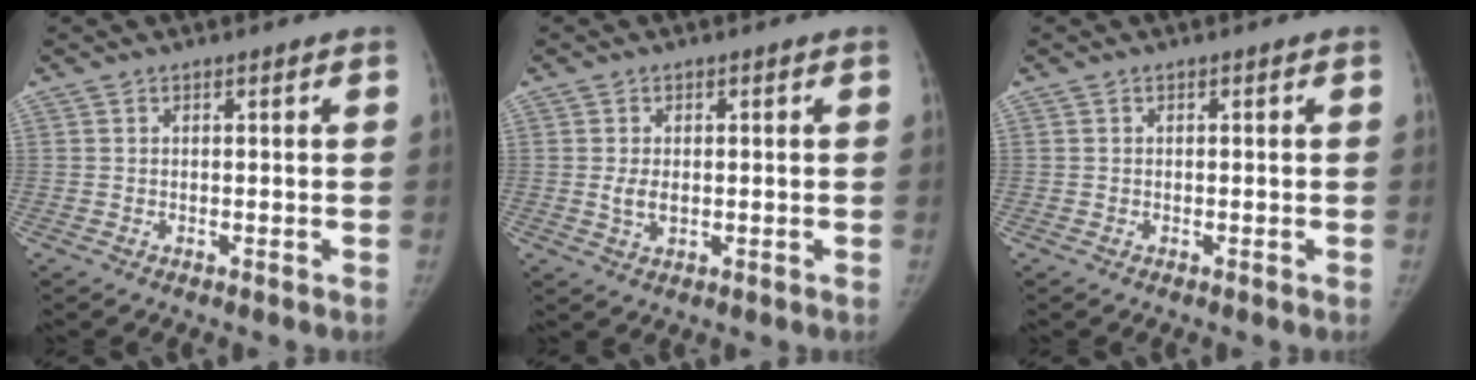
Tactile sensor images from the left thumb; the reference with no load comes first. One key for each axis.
{"total": 3.0, "fx": -0.1, "fy": 1.9, "fz": 2.3, "tx": -0.043, "ty": -0.004, "tz": 0.001}
{"total": 0.0}